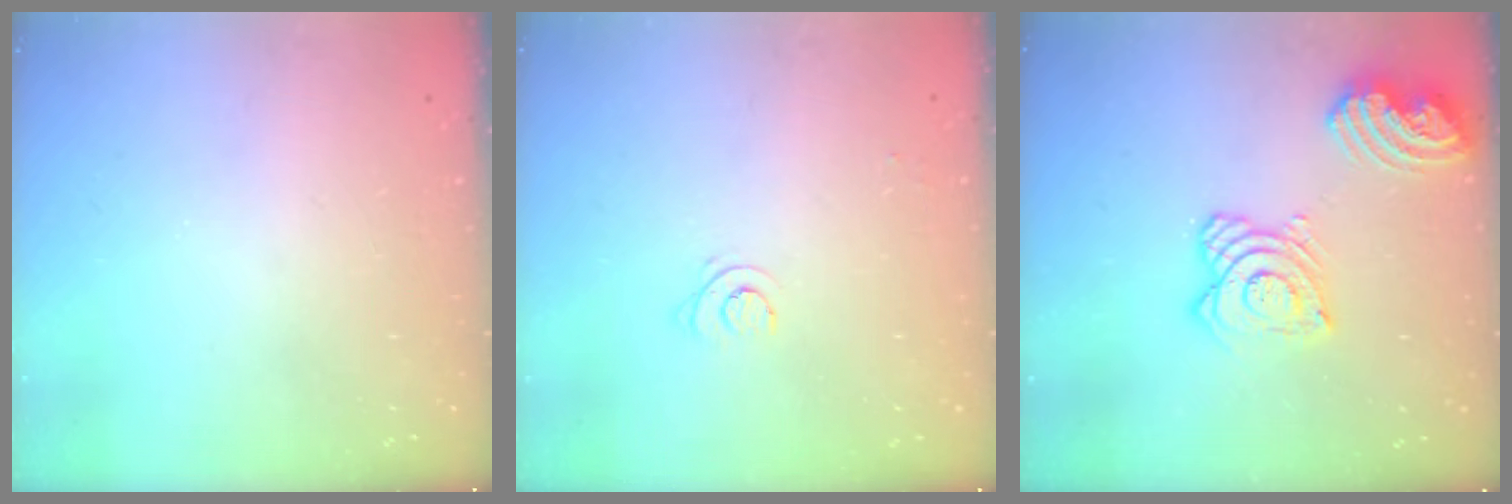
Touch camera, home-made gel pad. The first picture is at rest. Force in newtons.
{"total": 3.8, "press": 3.8, "slide": 0.6}
{"total": 16.3, "press": 16.1, "slide": 2.3}